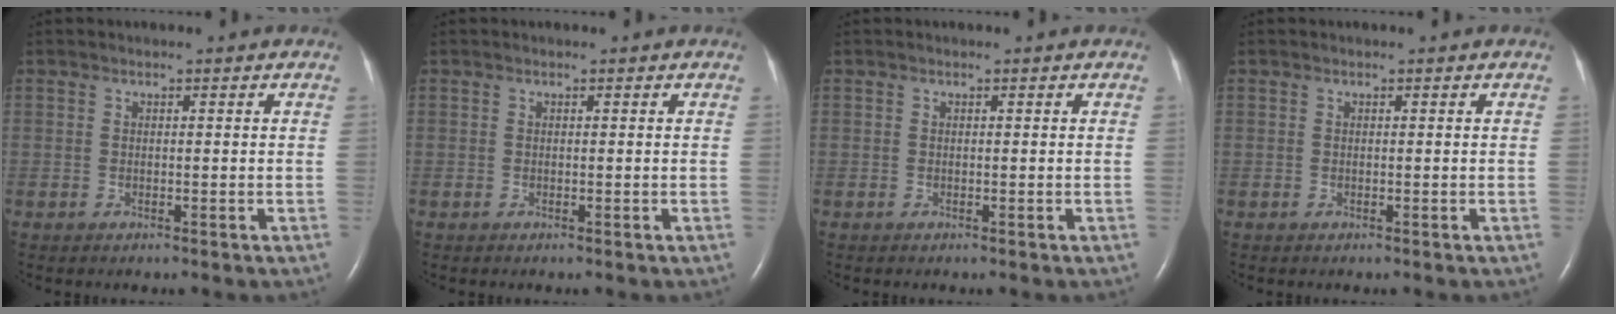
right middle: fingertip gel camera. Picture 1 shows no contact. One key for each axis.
{"total": 0.0}
{"total": 0.0}
{"total": 0.0}